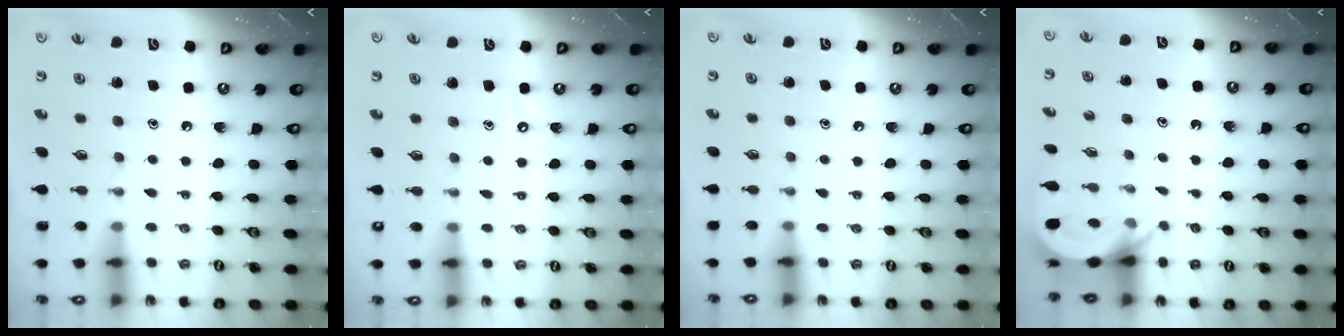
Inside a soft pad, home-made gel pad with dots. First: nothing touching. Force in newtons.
{"total": 4.4, "press": 4.3, "slide": 0.6}
{"total": 4.9, "press": 4.9, "slide": 0.7}
{"total": 5.1, "press": 5.1, "slide": 0.2}